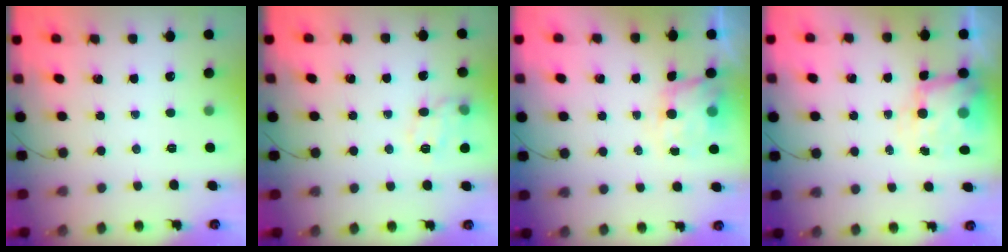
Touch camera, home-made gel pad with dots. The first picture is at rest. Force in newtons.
{"total": 10.9, "press": 10.9, "slide": 0.1}
{"total": 5.5, "press": 5.4, "slide": 1.2}
{"total": 7.4, "press": 7.3, "slide": 0.9}